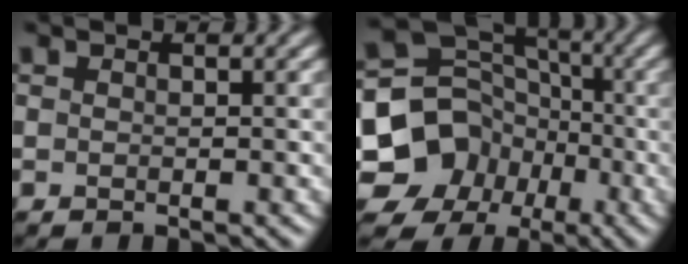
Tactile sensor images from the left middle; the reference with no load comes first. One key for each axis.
{"total": 12.2, "fx": -4.9, "fy": 10.7, "fz": 3.5, "tx": -0.067, "ty": -0.015, "tz": -0.108}